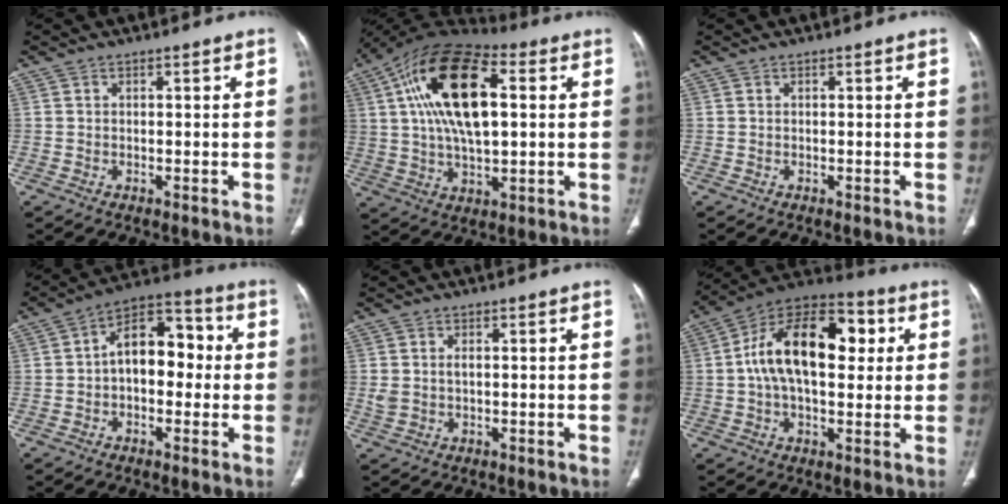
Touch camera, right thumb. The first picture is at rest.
{"total": 21.2, "force": [4.6, 10.3, 17.9], "torque": [-0.324, 0.013, 0.072]}
{"total": 0.0}
{"total": 13.0, "force": [0.6, 8.0, 10.2], "torque": [-0.119, 0.039, -0.005]}
{"total": 2.6, "force": [0.2, 1.7, 2.0], "torque": [-0.050, 0.005, 0.009]}
{"total": 20.2, "force": [3.3, 11.3, 16.4], "torque": [-0.252, 0.029, 0.044]}